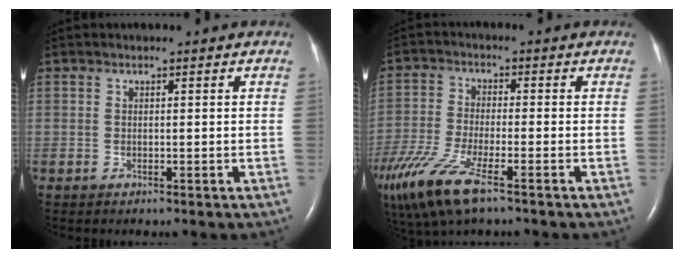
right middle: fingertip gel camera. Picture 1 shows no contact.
{"total": 12.9, "force": [-8.2, 3.1, 9.5], "torque": [-0.216, -0.033, -0.156]}